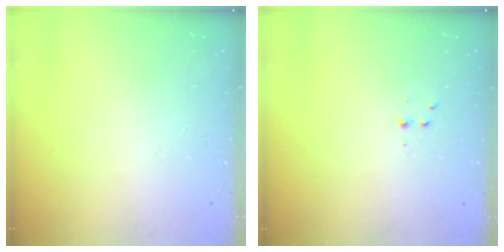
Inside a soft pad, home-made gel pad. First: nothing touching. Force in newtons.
{"total": 3.2, "press": 3.1, "slide": 0.4}